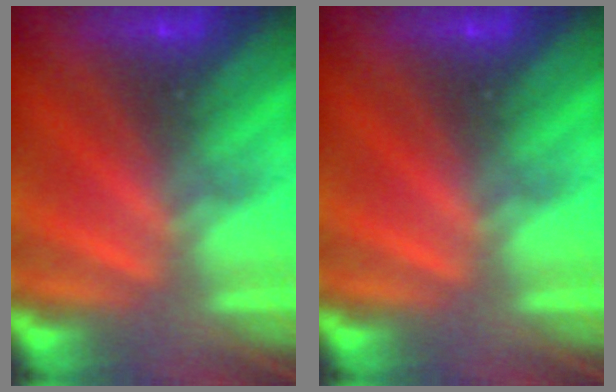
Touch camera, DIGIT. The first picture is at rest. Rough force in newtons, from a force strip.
{"total": 0.0}